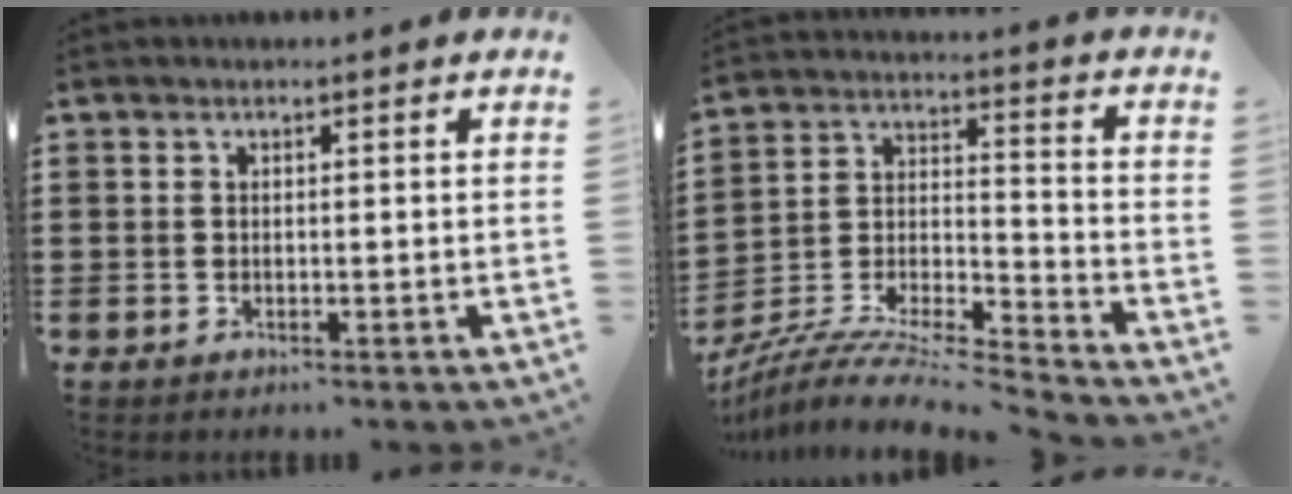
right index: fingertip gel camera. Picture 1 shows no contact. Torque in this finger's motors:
{"motor_torque": [-0.46, 1.68, -1.06, 0.02]}